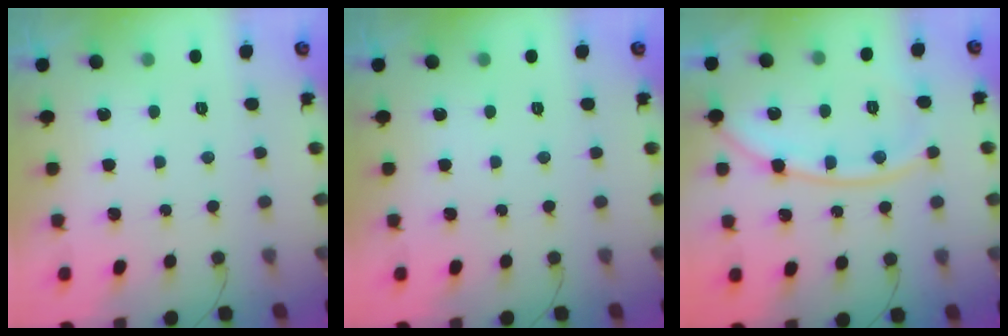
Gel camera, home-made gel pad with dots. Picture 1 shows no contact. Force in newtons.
{"total": 0.0}
{"total": 11.6, "press": 11.5, "slide": 1.6}